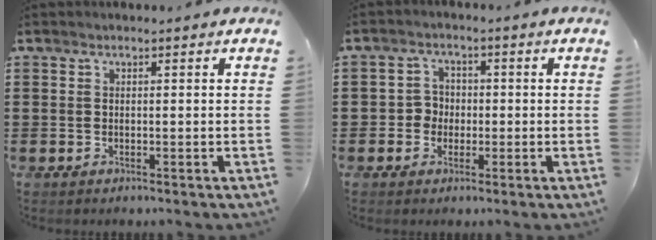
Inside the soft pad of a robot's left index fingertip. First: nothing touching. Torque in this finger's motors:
{"motor_torque": [0.07, 0.08, 0.03, 0.00]}